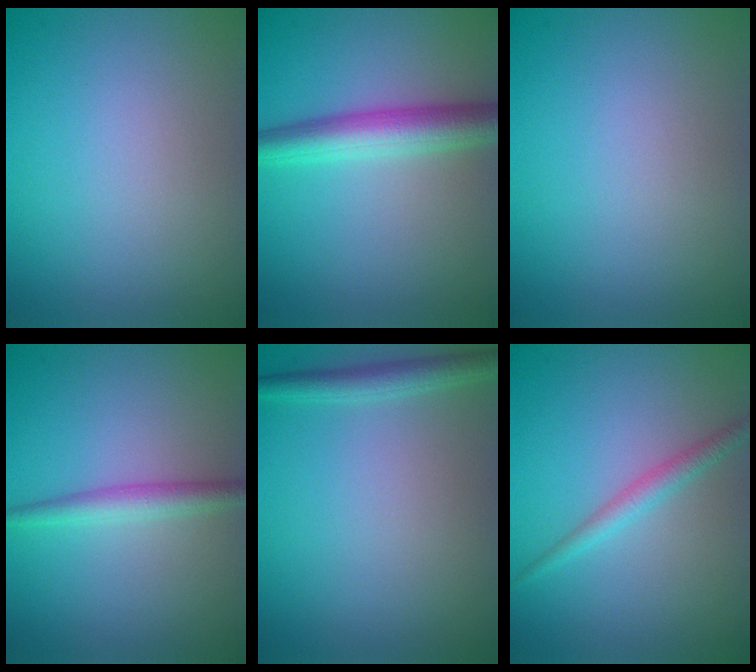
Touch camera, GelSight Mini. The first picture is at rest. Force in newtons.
{"total": 4.6, "press": 4.6, "slide": 0.1}
{"total": 0.0}
{"total": 2.2, "press": 2.2, "slide": 0.1}
{"total": 1.9, "press": 1.9, "slide": 0.1}
{"total": 1.8, "press": 1.8, "slide": 0.0}